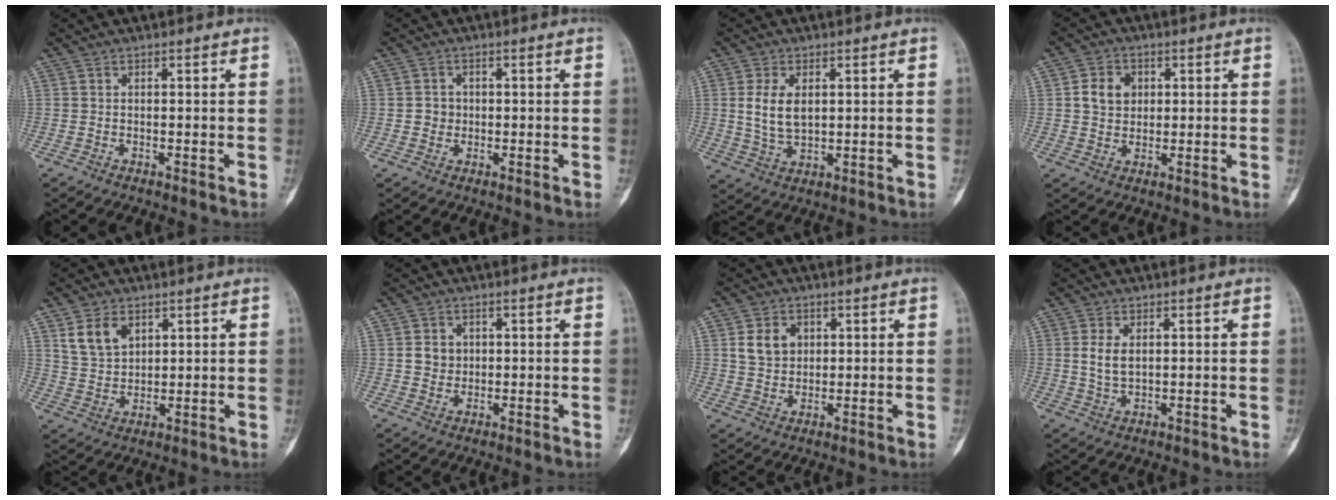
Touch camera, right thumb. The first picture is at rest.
{"total": 2.4, "force": [-0.1, 2.3, 0.7], "torque": [0.003, 0.007, -0.002]}
{"total": 6.8, "force": [1.3, 4.0, 5.3], "torque": [-0.096, -0.008, 0.032]}
{"total": 5.6, "force": [1.2, 4.6, 2.9], "torque": [-0.032, -0.001, 0.019]}
{"total": 7.0, "force": [3.6, 4.7, 3.9], "torque": [-0.059, -0.016, 0.076]}
{"total": 3.5, "force": [0.6, 3.1, 1.4], "torque": [-0.007, 0.001, 0.012]}
{"total": 6.1, "force": [1.8, 4.9, 3.2], "torque": [-0.036, -0.008, 0.036]}
{"total": 4.1, "force": [0.9, 2.4, 3.3], "torque": [-0.062, -0.006, 0.020]}